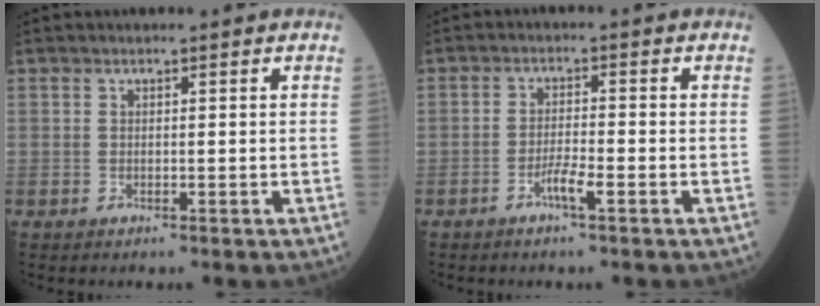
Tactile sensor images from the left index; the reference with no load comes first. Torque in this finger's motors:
{"motor_torque": [0.03, 0.12, 0.09, 0.02]}